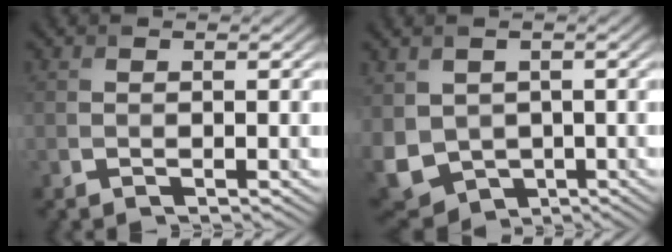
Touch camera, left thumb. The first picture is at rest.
{"total": 8.6, "force": [-0.7, 6.7, 5.4], "torque": [-0.158, -0.024, -0.012]}